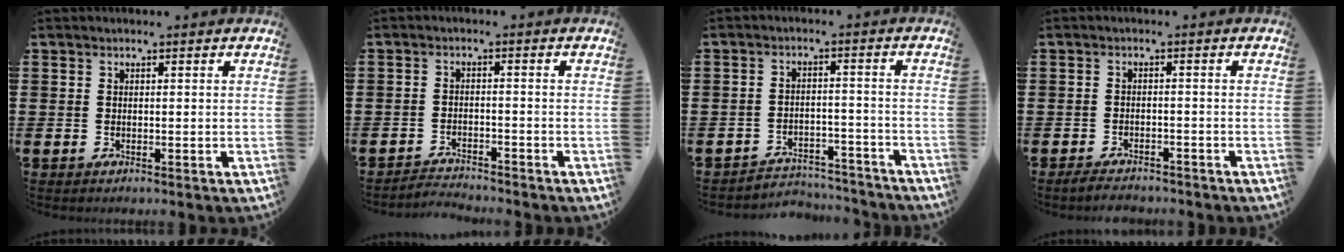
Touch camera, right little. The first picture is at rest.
{"total": 2.3, "force": [-2.3, 0.0, -0.3], "torque": [-0.003, 0.002, -0.051]}
{"total": 3.9, "force": [-3.8, 0.6, 0.2], "torque": [-0.007, 0.007, -0.081]}
{"total": 2.0, "force": [-1.9, 0.2, 0.3], "torque": [-0.009, 0.004, -0.040]}